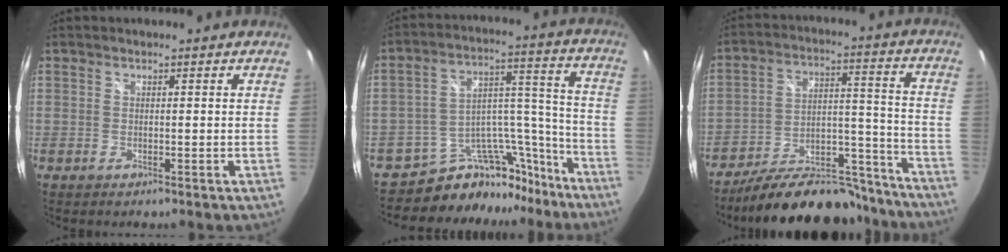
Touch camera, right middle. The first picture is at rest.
{"total": 15.3, "force": [-13.5, 7.0, 2.2], "torque": [-0.026, 0.083, -0.201]}
{"total": 22.0, "force": [-18.8, 7.4, 8.9], "torque": [-0.142, 0.034, -0.252]}